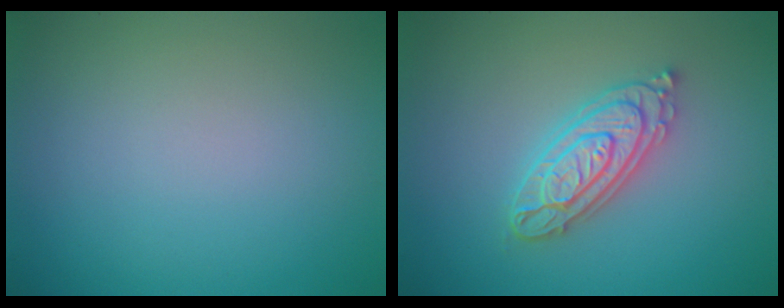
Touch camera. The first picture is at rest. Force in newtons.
{"total": 4.3, "press": 4.3, "slide": 0.6}